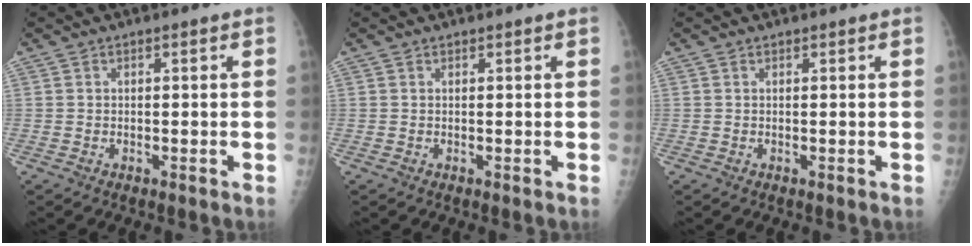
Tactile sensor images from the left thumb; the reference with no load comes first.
{"total": 0.0}
{"total": 0.0}